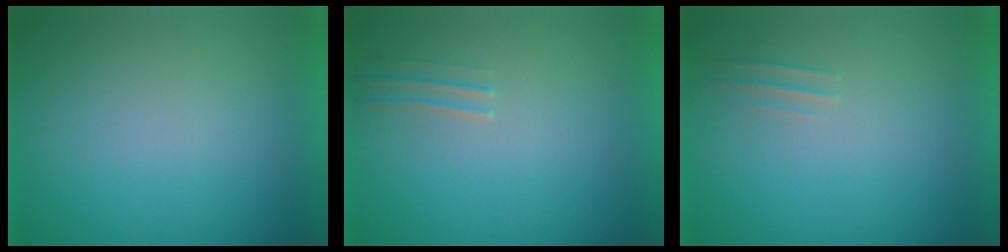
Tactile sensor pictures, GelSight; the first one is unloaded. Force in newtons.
{"total": 1.5}
{"total": 1.1}